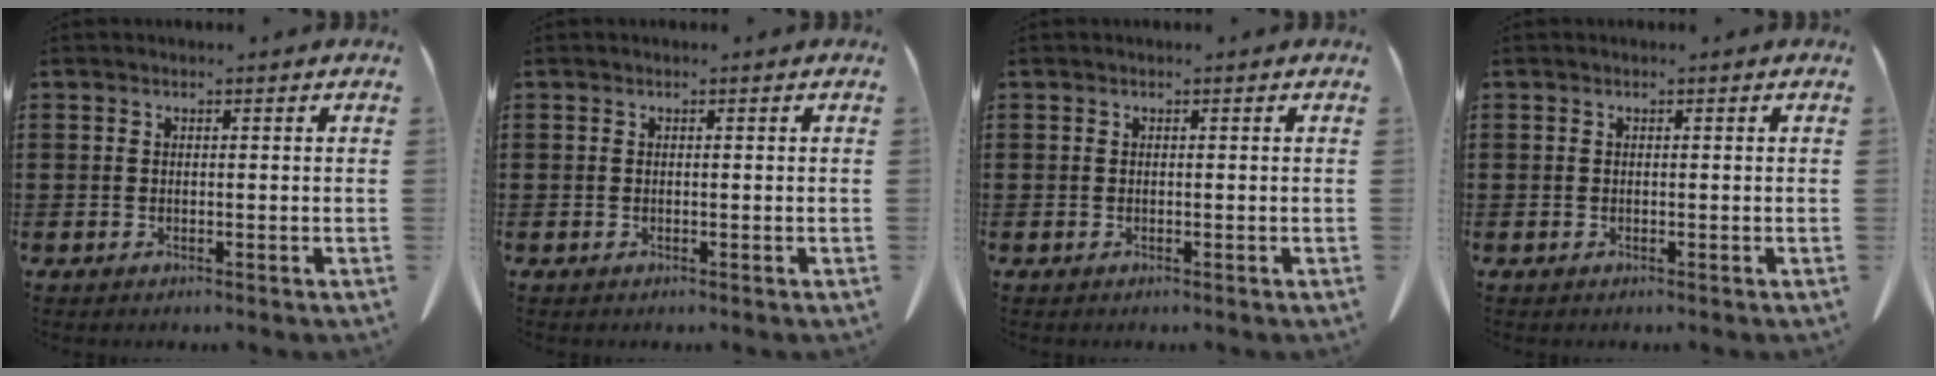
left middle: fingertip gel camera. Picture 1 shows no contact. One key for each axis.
{"total": 0.0}
{"total": 0.0}
{"total": 0.0}